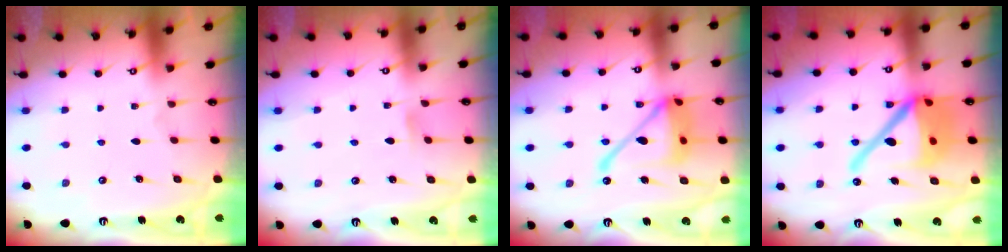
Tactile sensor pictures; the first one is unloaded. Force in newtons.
{"total": 4.3, "press": 4.2, "slide": 0.6}
{"total": 19.1, "press": 19.0, "slide": 1.9}
{"total": 18.8, "press": 18.5, "slide": 3.3}